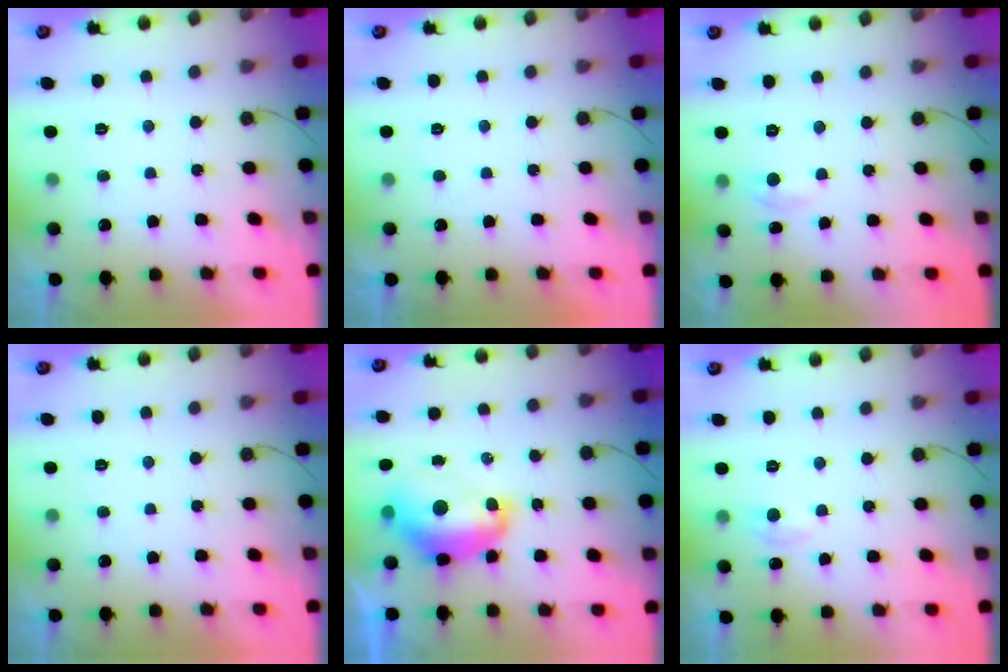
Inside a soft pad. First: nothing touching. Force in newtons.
{"total": 0.0}
{"total": 2.3, "press": 2.3, "slide": 0.3}
{"total": 0.0}
{"total": 12.6, "press": 12.6, "slide": 1.1}
{"total": 4.5, "press": 4.5, "slide": 0.6}